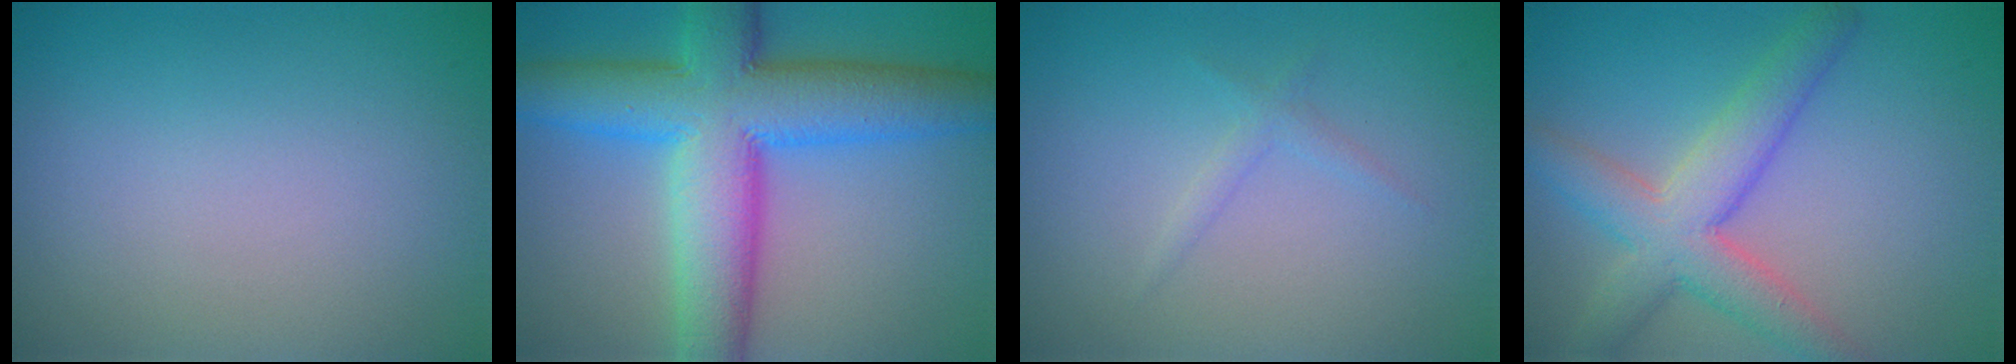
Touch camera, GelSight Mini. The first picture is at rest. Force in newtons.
{"total": 11.8, "press": 11.8, "slide": 0.2}
{"total": 1.0, "press": 1.0, "slide": 0.0}
{"total": 5.9, "press": 5.9, "slide": 0.4}